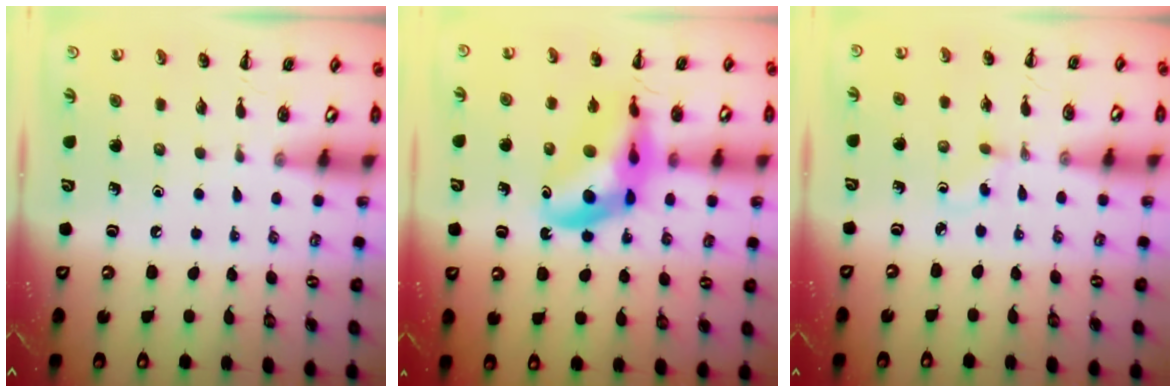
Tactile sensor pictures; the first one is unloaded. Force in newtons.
{"total": 13.1, "press": 12.6, "slide": 3.5}
{"total": 1.2, "press": 1.0, "slide": 0.8}